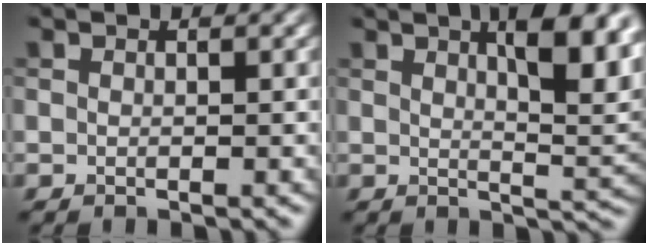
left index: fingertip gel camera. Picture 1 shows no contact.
{"total": 8.8, "force": [3.9, 2.9, 7.4], "torque": [-0.075, 0.011, 0.053]}